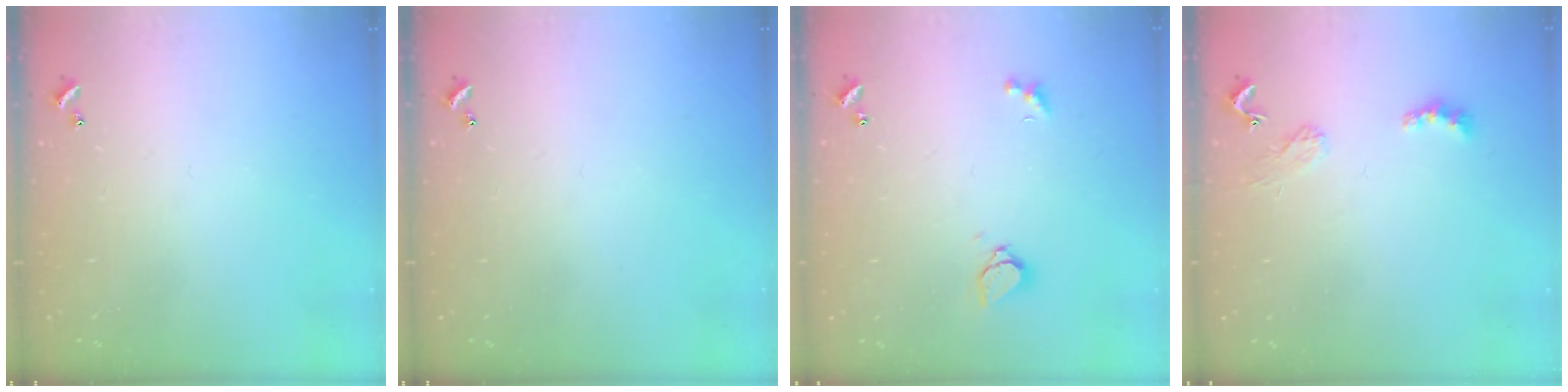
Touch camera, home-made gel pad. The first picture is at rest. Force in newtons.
{"total": 0.0}
{"total": 1.6, "press": 1.5, "slide": 0.5}
{"total": 2.4, "press": 2.3, "slide": 0.5}